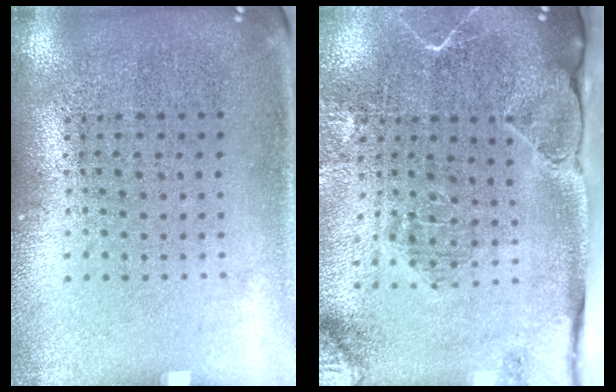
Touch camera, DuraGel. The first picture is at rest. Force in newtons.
{"total": 2.3, "press": 2.1, "slide": 1.1}